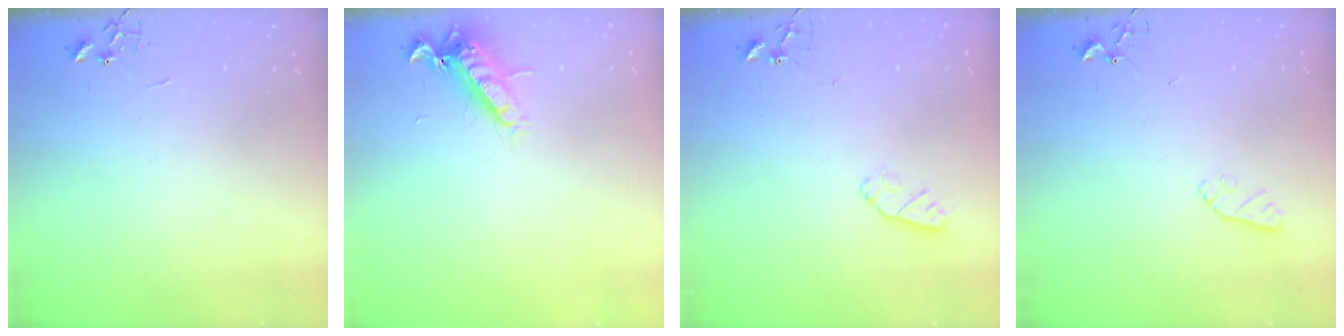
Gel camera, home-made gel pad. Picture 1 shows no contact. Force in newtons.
{"total": 13.0, "press": 12.9, "slide": 1.2}
{"total": 4.9, "press": 4.8, "slide": 0.6}
{"total": 5.6, "press": 5.5, "slide": 1.0}